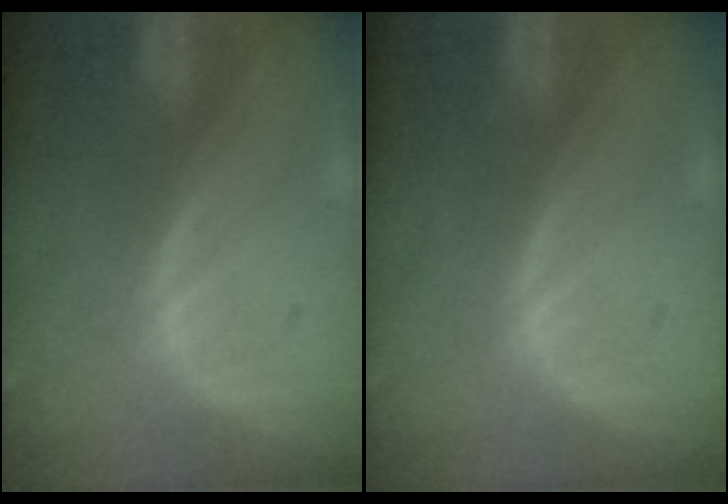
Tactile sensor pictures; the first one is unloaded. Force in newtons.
{"total": 0.0}